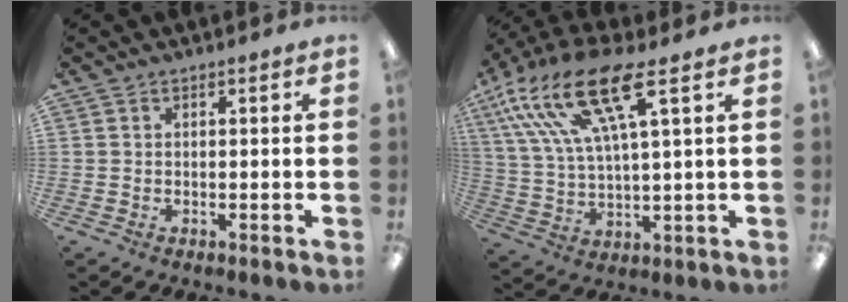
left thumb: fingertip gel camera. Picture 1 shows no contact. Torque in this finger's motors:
{"motor_torque": [0.50, 0.62, 1.93, -0.84, 0.61]}